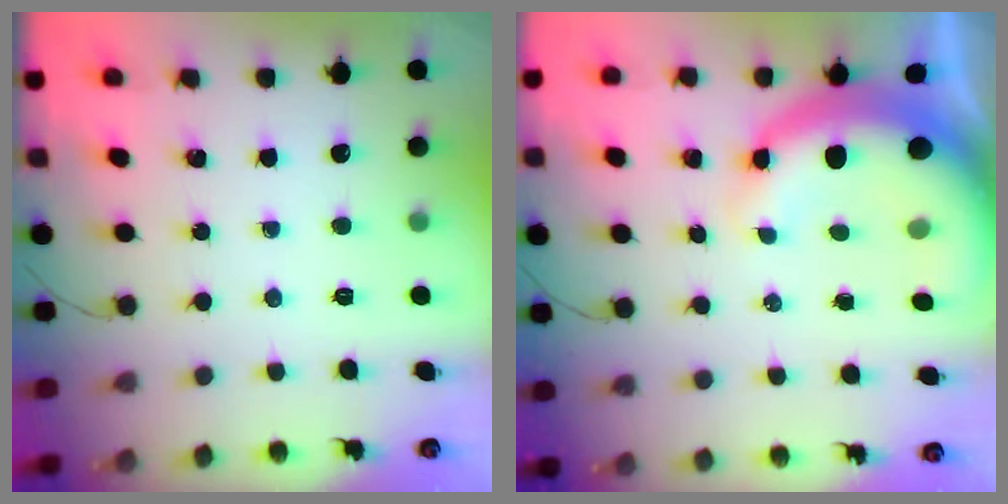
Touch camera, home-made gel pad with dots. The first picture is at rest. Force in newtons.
{"total": 11.4, "press": 11.2, "slide": 2.0}